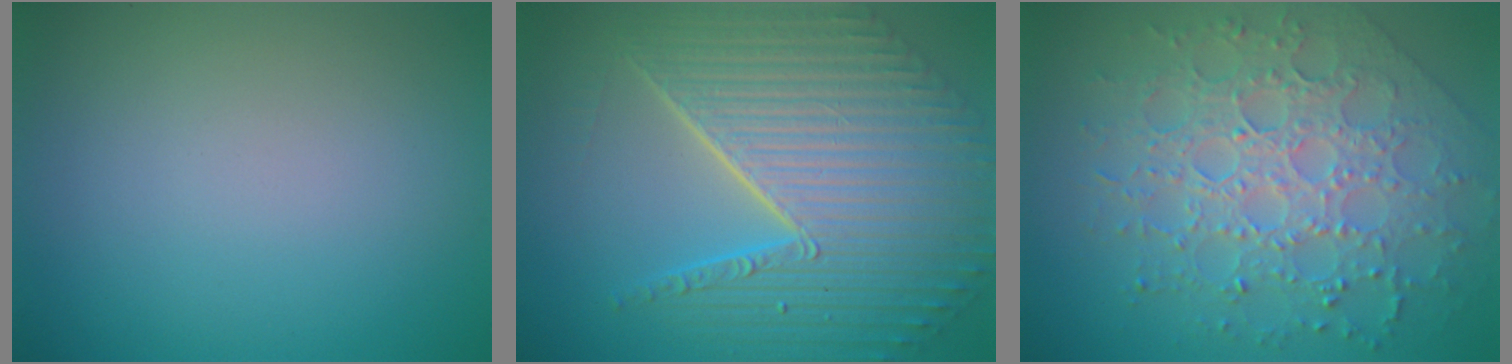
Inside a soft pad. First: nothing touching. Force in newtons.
{"total": 11.1, "press": 7.2, "slide": 8.4}
{"total": 8.0, "press": 5.7, "slide": 5.6}